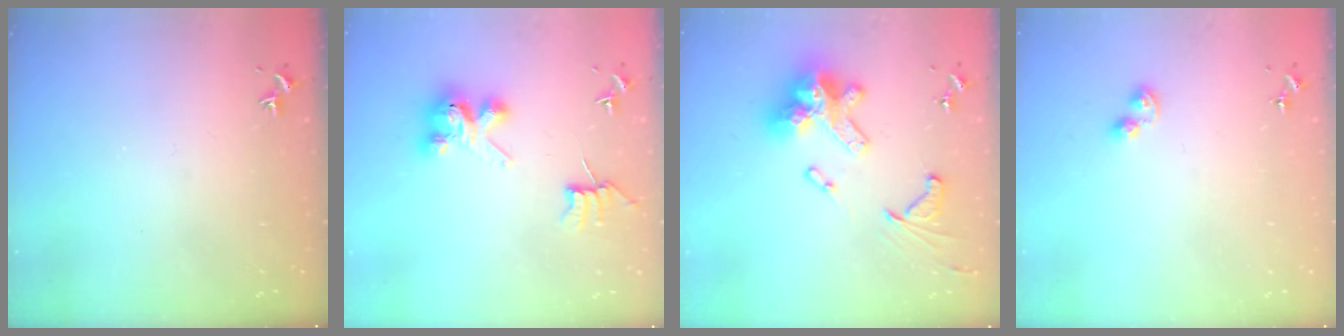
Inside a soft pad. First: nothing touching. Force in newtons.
{"total": 8.0, "press": 8.0, "slide": 0.4}
{"total": 20.8, "press": 20.7, "slide": 2.2}
{"total": 3.7, "press": 3.7, "slide": 0.5}